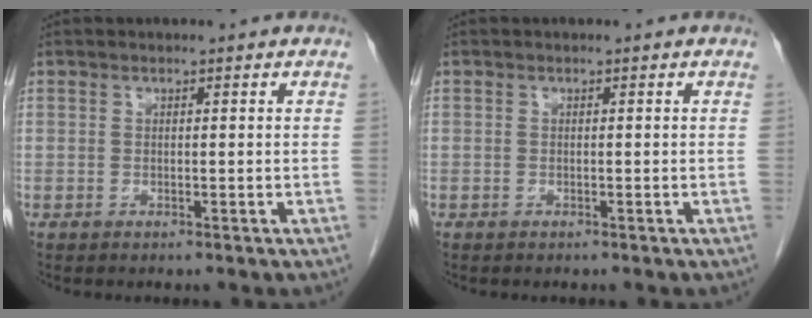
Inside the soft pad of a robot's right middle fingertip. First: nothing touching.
{"total": 0.0}